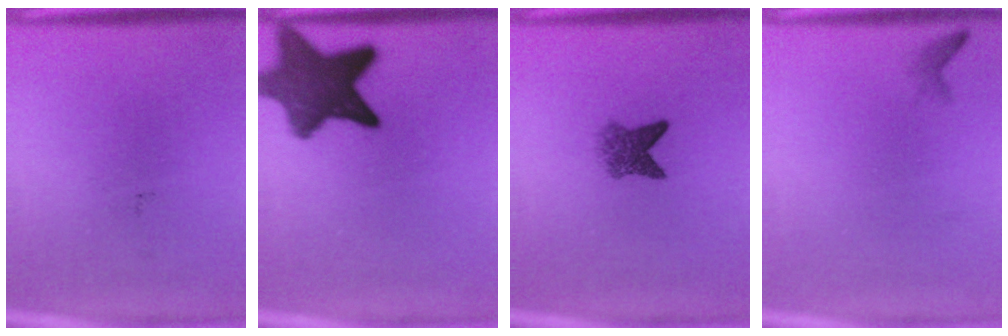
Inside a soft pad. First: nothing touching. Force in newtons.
{"total": 11.3}
{"total": 3.4}
{"total": 0.7}